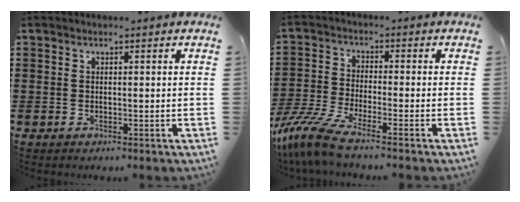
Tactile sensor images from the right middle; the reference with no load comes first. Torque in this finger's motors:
{"motor_torque": [1.73, -0.41, 0.26, 0.13]}